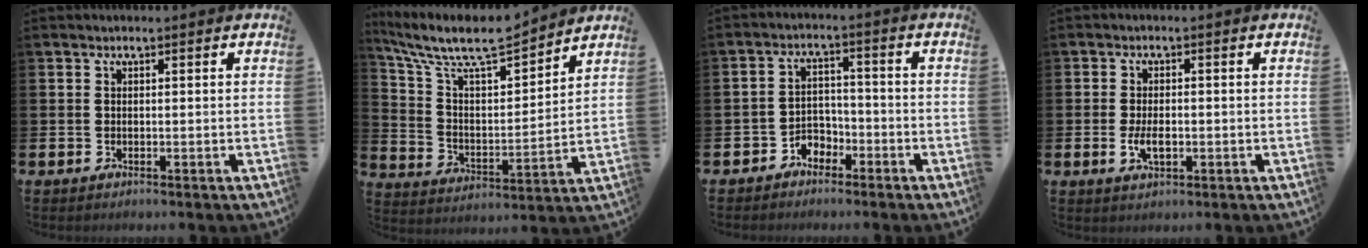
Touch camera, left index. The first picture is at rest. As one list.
[{"total": 10.1, "force": [9.1, 2.1, 3.8], "torque": [-0.119, -0.061, 0.159]}, {"total": 3.2, "force": [-2.6, 1.8, 0.3], "torque": [-0.022, 0.006, -0.058]}, {"total": 3.1, "force": [-0.4, 1.6, 2.6], "torque": [-0.041, -0.001, -0.009]}]